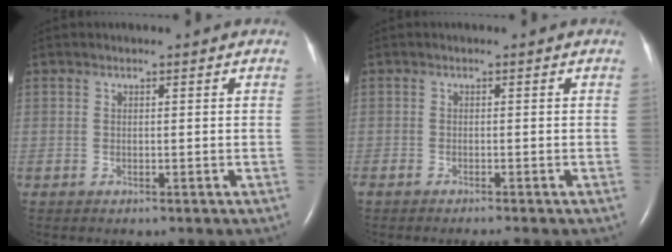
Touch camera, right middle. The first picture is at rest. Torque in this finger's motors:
{"motor_torque": [-0.02, 0.02, 0.01, 0.01]}